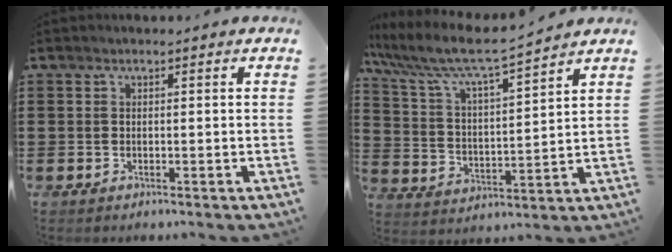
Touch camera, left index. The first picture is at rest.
{"total": 8.0, "force": [7.1, 0.5, 3.7], "torque": [-0.103, -0.041, 0.117]}